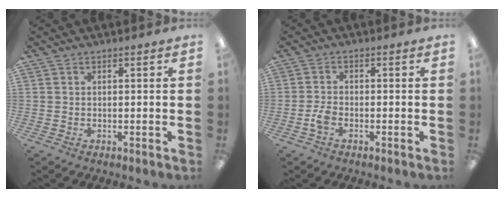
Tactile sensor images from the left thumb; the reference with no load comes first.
{"total": 3.2, "force": [-1.4, 1.6, 2.3], "torque": [-0.052, 0.003, -0.027]}